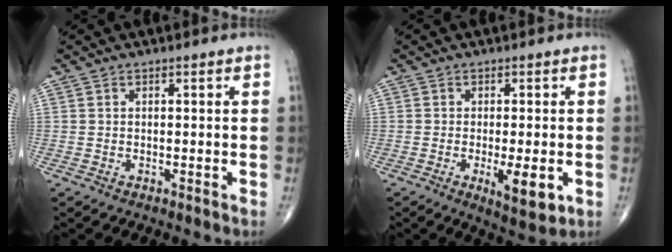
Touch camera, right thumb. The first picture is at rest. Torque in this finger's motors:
{"motor_torque": [0.73, 1.18, 0.01, -0.11, 0.17]}